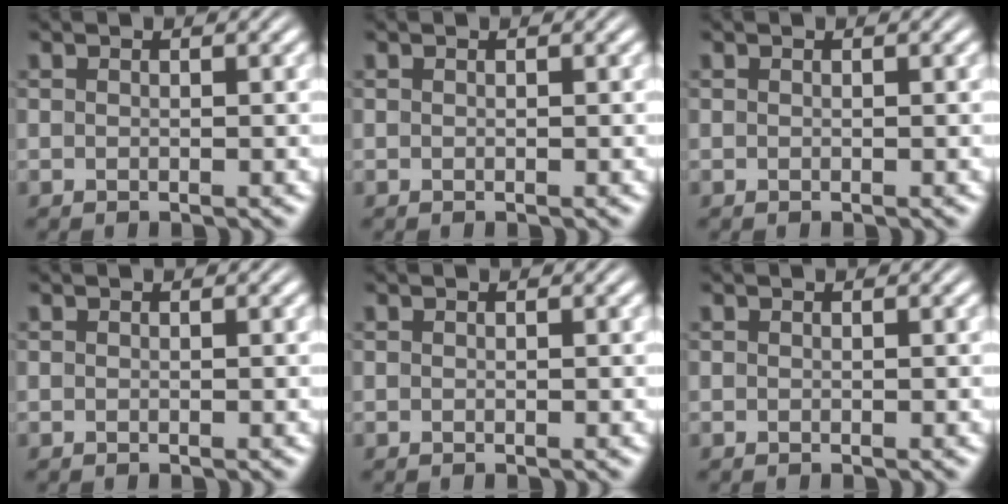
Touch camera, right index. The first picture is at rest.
{"total": 0.0}
{"total": 0.9, "force": [-0.2, -0.8, -0.3], "torque": [0.012, -0.010, 0.005]}
{"total": 0.0}
{"total": 0.0}
{"total": 0.0}